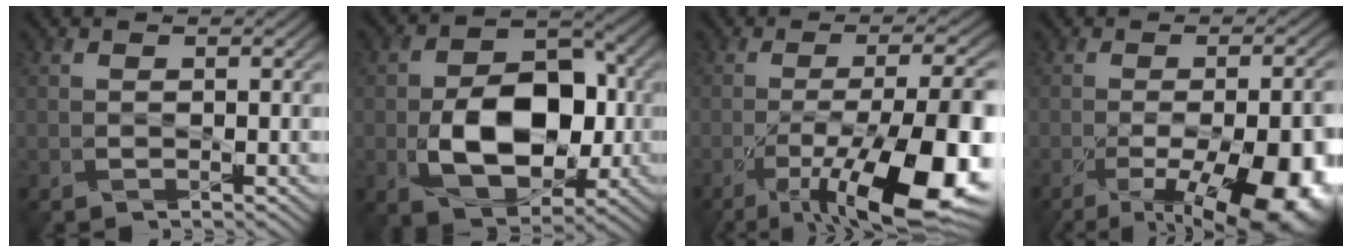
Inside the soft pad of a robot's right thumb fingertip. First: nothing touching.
{"total": 11.8, "force": [-2.1, 7.5, 8.8], "torque": [-0.150, -0.001, -0.032]}
{"total": 17.7, "force": [-7.5, 5.0, 15.2], "torque": [-0.226, -0.003, -0.115]}
{"total": 16.6, "force": [-7.5, 6.5, 13.4], "torque": [-0.166, -0.026, -0.080]}